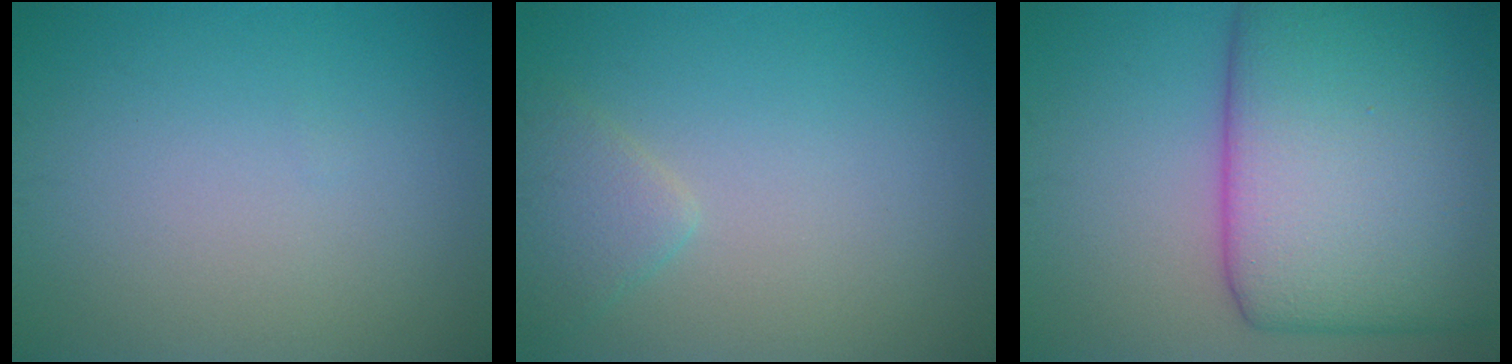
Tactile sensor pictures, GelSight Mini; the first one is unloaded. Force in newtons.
{"total": 2.1, "press": 2.1, "slide": 0.1}
{"total": 16.0, "press": 16.0, "slide": 0.6}